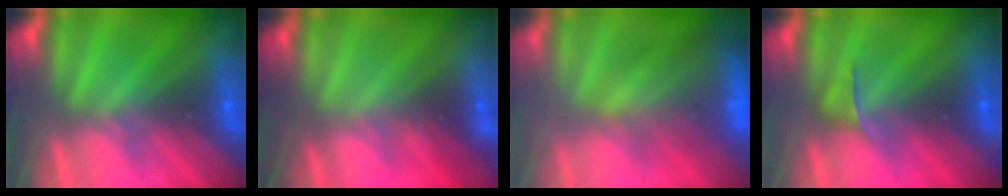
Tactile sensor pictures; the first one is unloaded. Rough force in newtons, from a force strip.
{"total": 1.9}
{"total": 6.1}
{"total": 2.6}